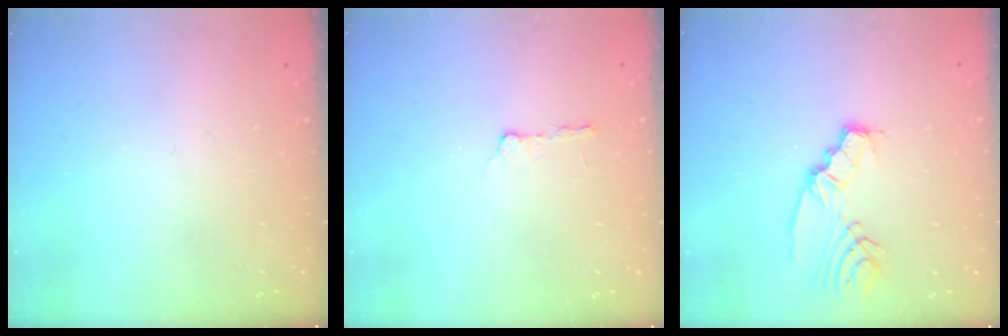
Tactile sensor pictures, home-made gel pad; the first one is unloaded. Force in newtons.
{"total": 2.4, "press": 2.3, "slide": 0.4}
{"total": 6.5, "press": 6.5, "slide": 0.5}